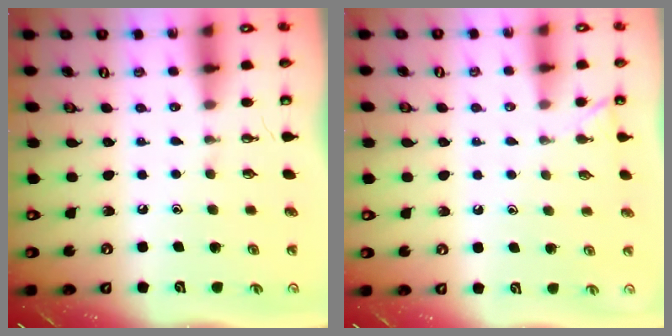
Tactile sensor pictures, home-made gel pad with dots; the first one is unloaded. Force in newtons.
{"total": 2.2, "press": 2.2, "slide": 0.3}